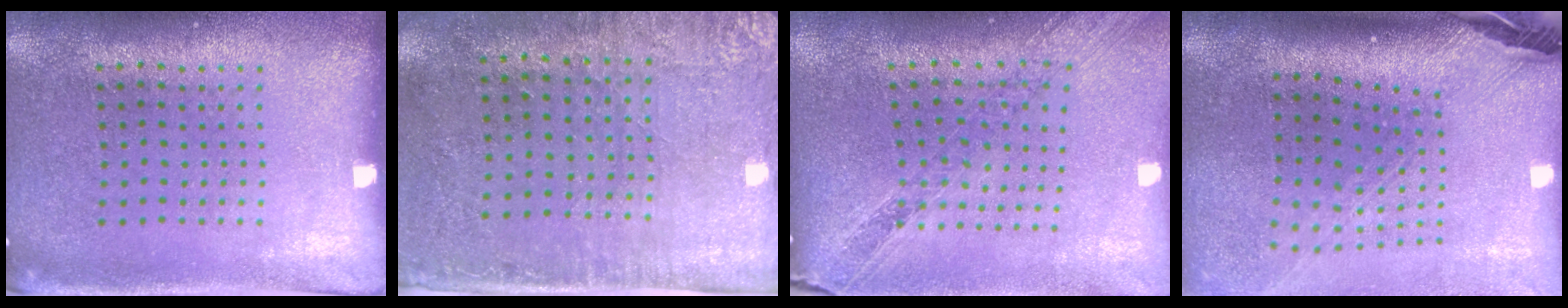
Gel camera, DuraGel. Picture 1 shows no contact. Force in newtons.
{"total": 2.9, "press": 2.4, "slide": 1.6}
{"total": 1.2, "press": 1.1, "slide": 0.3}
{"total": 3.0, "press": 2.1, "slide": 2.0}